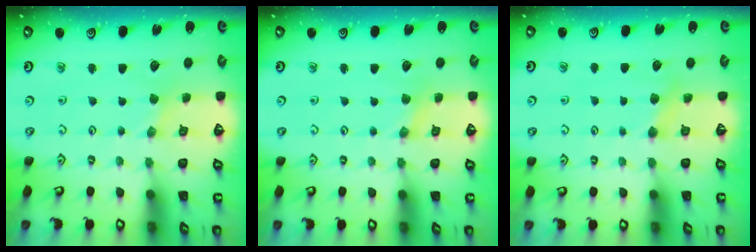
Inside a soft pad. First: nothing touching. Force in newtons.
{"total": 1.7, "press": 1.7, "slide": 0.2}
{"total": 5.1, "press": 5.1, "slide": 0.6}